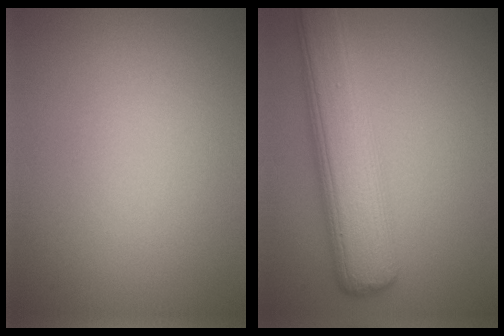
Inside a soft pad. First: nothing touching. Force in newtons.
{"total": 7.8, "press": 7.8, "slide": 0.2}